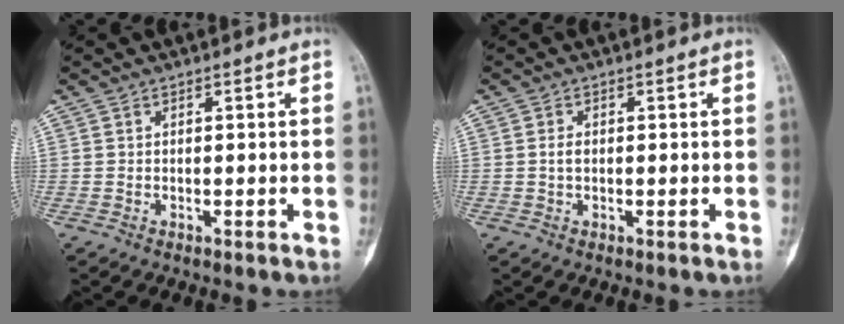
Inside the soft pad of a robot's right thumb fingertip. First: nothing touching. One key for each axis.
{"total": 1.4, "fx": 0.0, "fy": 0.9, "fz": 1.1, "tx": -0.019, "ty": 0.002, "tz": -0.002}